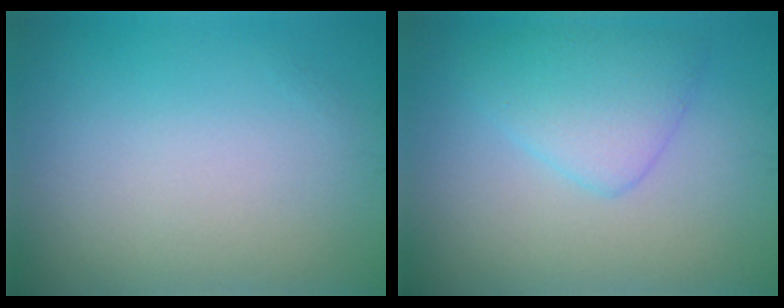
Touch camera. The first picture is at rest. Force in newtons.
{"total": 3.5, "press": 3.5, "slide": 0.2}